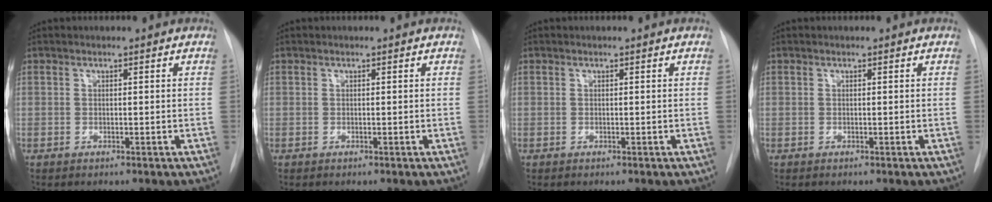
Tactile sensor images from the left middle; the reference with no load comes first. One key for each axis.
{"total": 0.0}
{"total": 0.0}
{"total": 0.0}